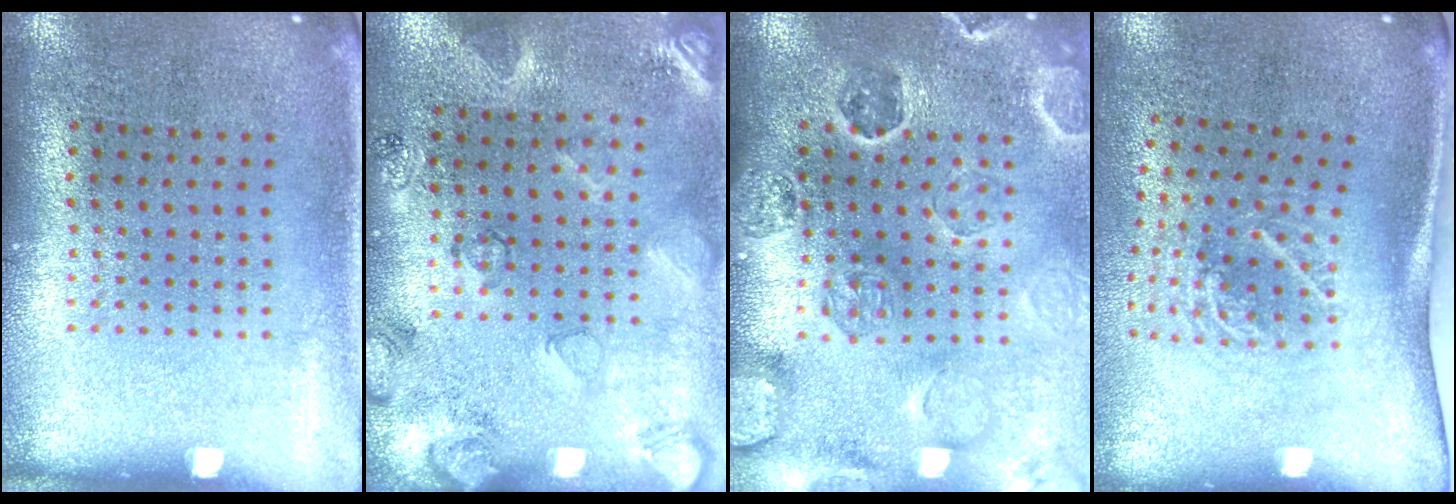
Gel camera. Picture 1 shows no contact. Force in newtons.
{"total": 2.1, "press": 1.9, "slide": 1.0}
{"total": 2.7, "press": 2.7, "slide": 0.6}
{"total": 2.0, "press": 1.4, "slide": 1.4}